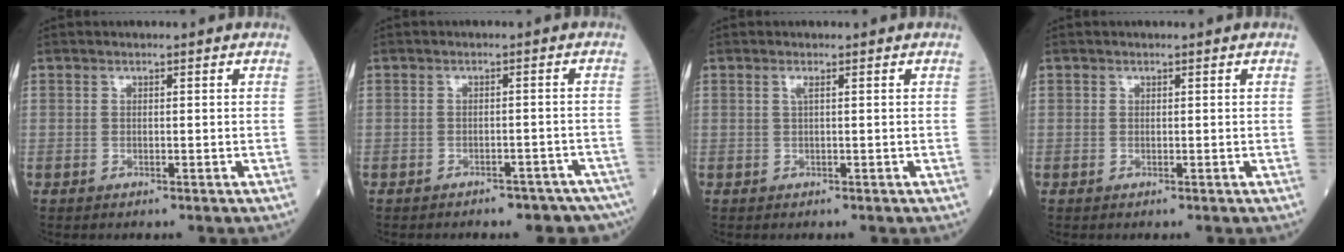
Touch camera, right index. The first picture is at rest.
{"total": 8.5, "force": [-7.3, 3.3, 2.9], "torque": [-0.027, 0.004, -0.080]}
{"total": 0.7, "force": [0.3, -0.1, 0.6], "torque": [-0.021, 0.002, 0.009]}
{"total": 0.0}